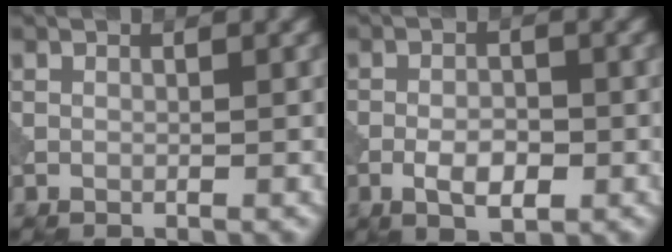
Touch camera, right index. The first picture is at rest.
{"total": 3.2, "force": [-1.3, 1.4, 2.5], "torque": [-0.035, 0.002, -0.022]}